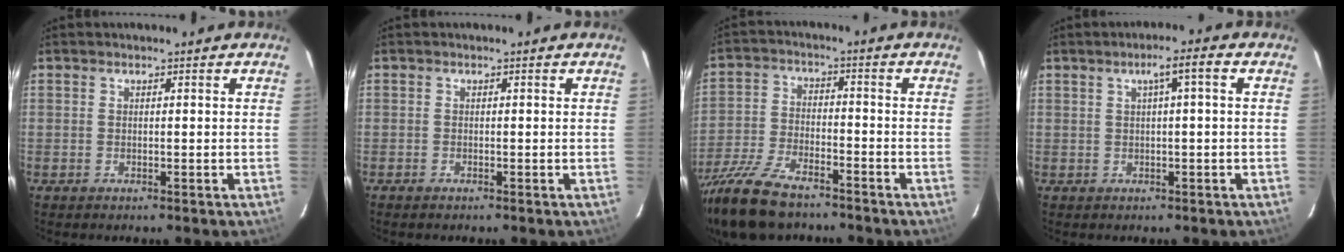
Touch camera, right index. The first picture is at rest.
{"total": 0.6, "force": [-0.6, 0.2, 0.1], "torque": [-0.004, -0.002, -0.012]}
{"total": 17.0, "force": [-13.5, 5.8, 8.5], "torque": [-0.195, -0.029, -0.249]}
{"total": 3.7, "force": [0.8, 0.1, 3.6], "torque": [-0.062, 0.011, 0.017]}